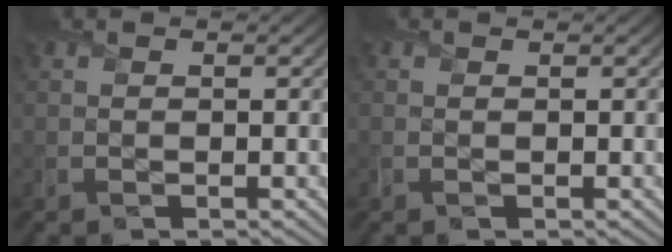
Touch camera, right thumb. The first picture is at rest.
{"total": 0.0}